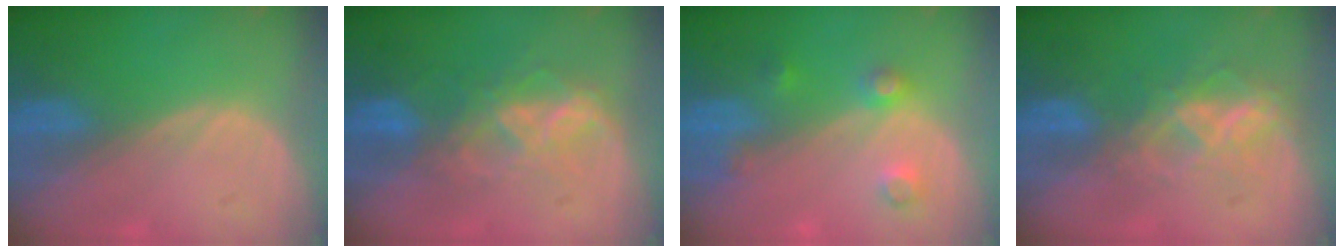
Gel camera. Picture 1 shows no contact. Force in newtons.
{"total": 6.8, "press": 6.6, "slide": 1.5}
{"total": 4.0, "press": 3.5, "slide": 1.9}
{"total": 6.9, "press": 6.0, "slide": 3.3}